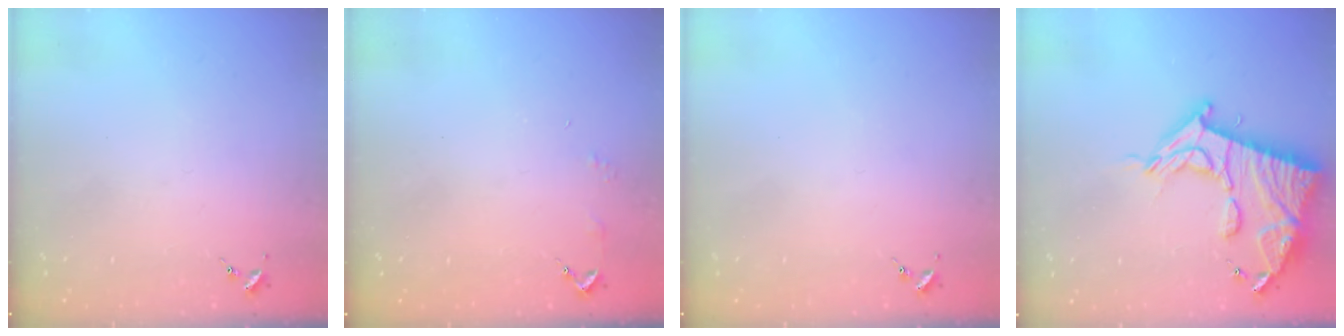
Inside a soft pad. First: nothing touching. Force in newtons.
{"total": 2.9, "press": 2.8, "slide": 0.3}
{"total": 0.0}
{"total": 19.3, "press": 19.3, "slide": 1.6}